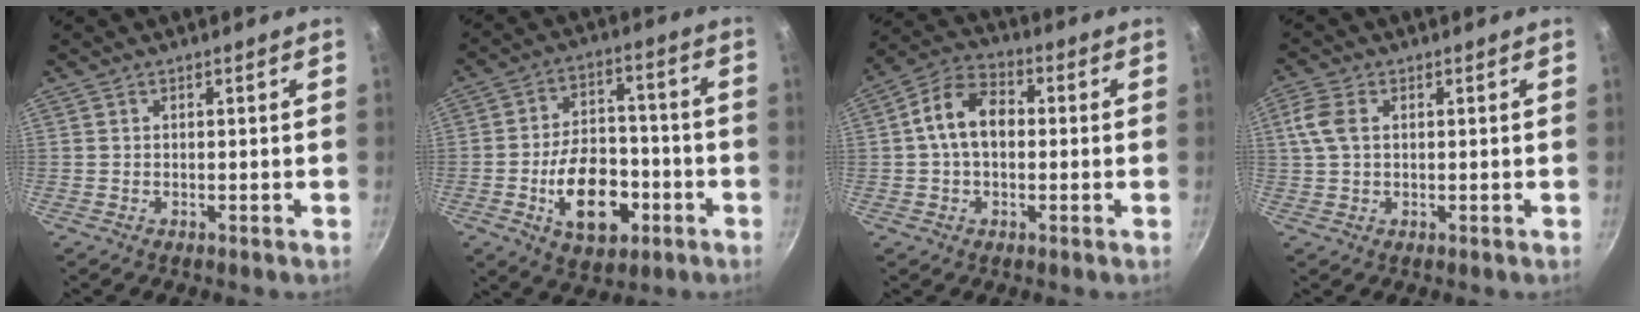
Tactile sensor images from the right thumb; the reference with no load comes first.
{"total": 15.2, "force": [-5.0, 9.4, 10.7], "torque": [-0.139, 0.034, -0.075]}
{"total": 10.1, "force": [0.6, 6.8, 7.4], "torque": [-0.114, 0.029, -0.005]}
{"total": 5.0, "force": [1.1, 3.1, 3.7], "torque": [-0.085, 0.011, 0.021]}